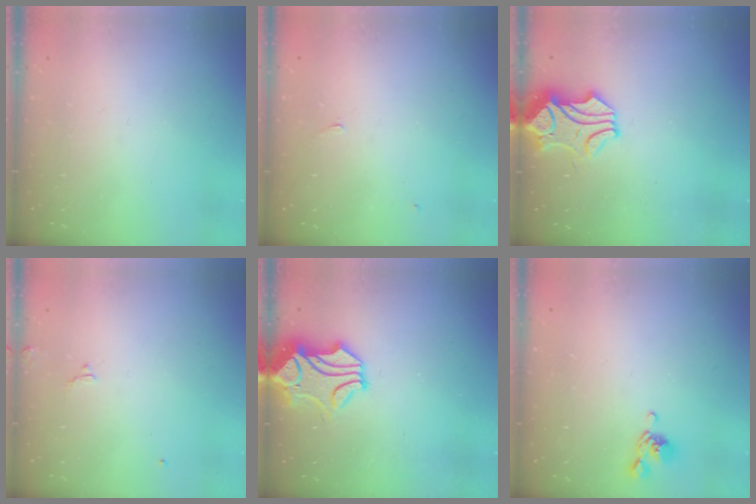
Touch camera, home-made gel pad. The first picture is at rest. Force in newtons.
{"total": 4.1, "press": 4.1, "slide": 0.4}
{"total": 0.9, "press": 0.1, "slide": 0.9}
{"total": 2.4, "press": 2.4, "slide": 0.4}
{"total": 1.5, "press": 0.8, "slide": 1.3}
{"total": 4.2, "press": 4.2, "slide": 0.1}